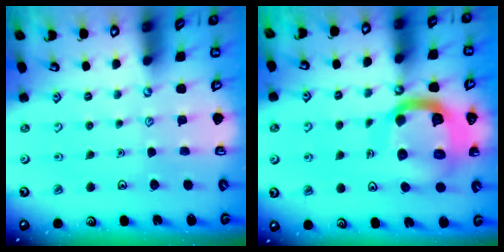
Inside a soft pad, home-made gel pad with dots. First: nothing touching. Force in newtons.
{"total": 19.0, "press": 18.9, "slide": 2.2}